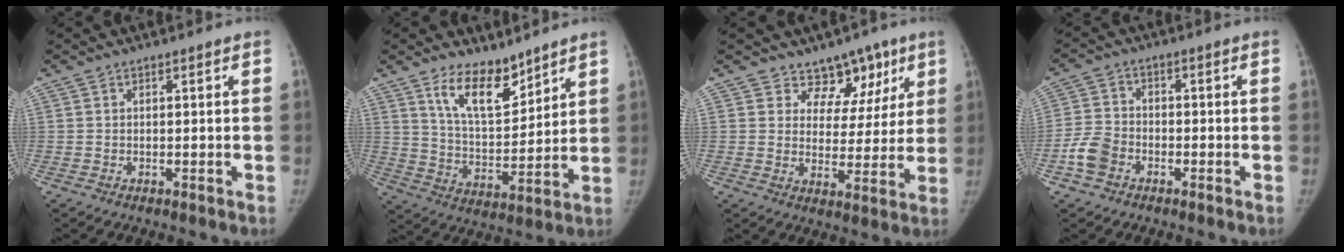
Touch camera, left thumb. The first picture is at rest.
{"total": 11.2, "force": [8.1, 4.8, 6.1], "torque": [-0.080, -0.067, 0.157]}
{"total": 9.5, "force": [6.5, 6.6, 2.1], "torque": [0.025, -0.030, 0.090]}
{"total": 5.7, "force": [-2.8, 4.2, 2.6], "torque": [-0.045, 0.016, -0.058]}